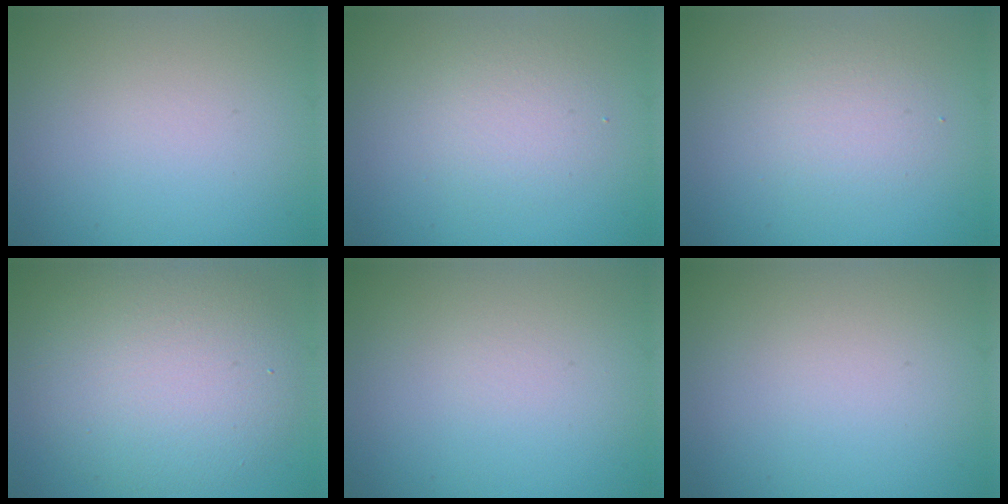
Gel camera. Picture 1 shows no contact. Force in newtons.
{"total": 2.5, "press": 2.5, "slide": 0.2}
{"total": 2.2, "press": 2.2, "slide": 0.2}
{"total": 7.8, "press": 7.8, "slide": 0.2}
{"total": 0.0}
{"total": 0.0}